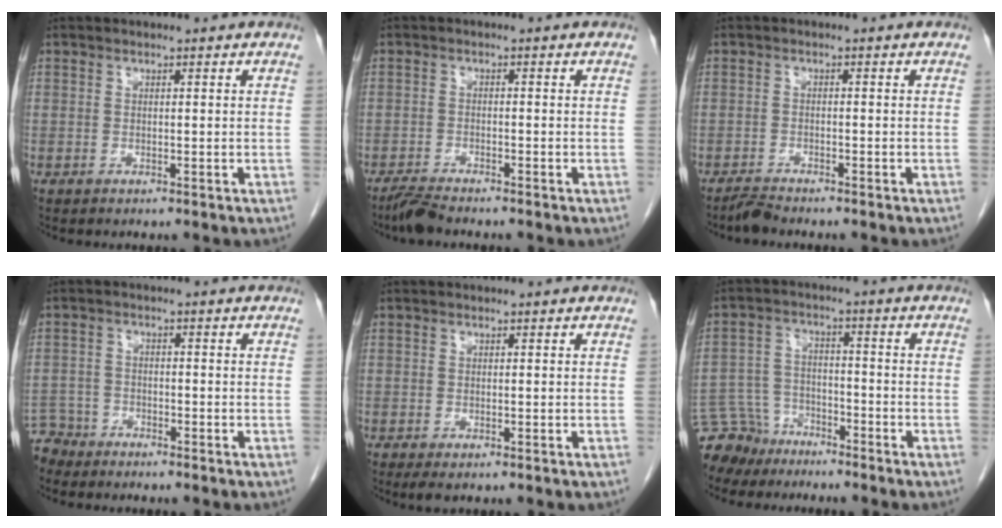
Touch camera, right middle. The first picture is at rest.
{"total": 2.8, "force": [-2.6, 0.1, 1.1], "torque": [-0.029, -0.011, -0.051]}
{"total": 1.8, "force": [-1.8, -0.1, 0.3], "torque": [-0.011, -0.008, -0.035]}
{"total": 4.1, "force": [-3.8, 1.3, -0.9], "torque": [0.020, -0.004, -0.075]}
{"total": 1.4, "force": [-0.8, 0.6, 1.0], "torque": [-0.014, -0.003, -0.007]}
{"total": 7.8, "force": [-6.8, 3.8, 0.1], "torque": [-0.006, 0.004, -0.128]}